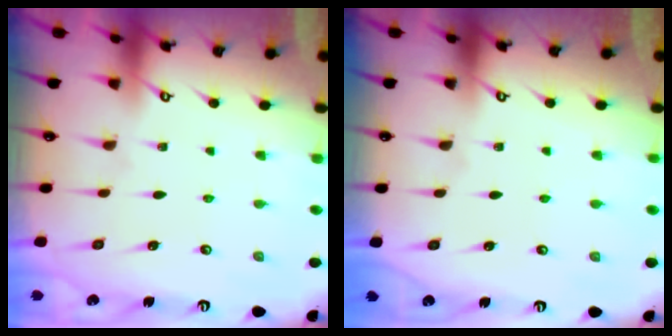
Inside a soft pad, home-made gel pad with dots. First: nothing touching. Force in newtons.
{"total": 0.0}